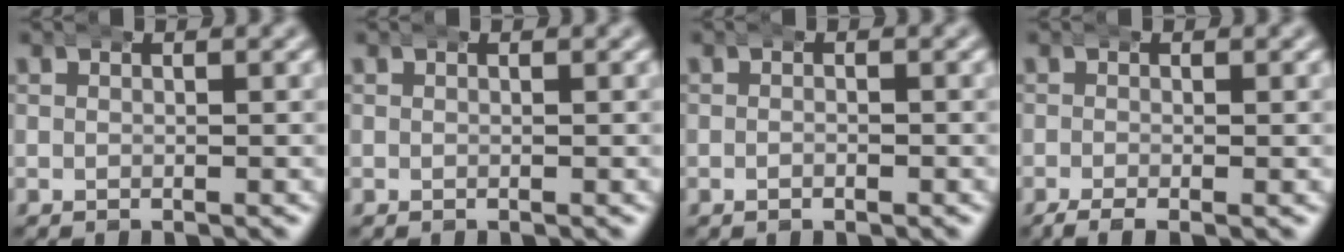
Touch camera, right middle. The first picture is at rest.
{"total": 0.0}
{"total": 0.8, "force": [-0.6, 0.3, 0.4], "torque": [-0.007, 0.002, -0.013]}
{"total": 2.0, "force": [-1.5, 0.4, 1.2], "torque": [-0.024, -0.006, -0.024]}